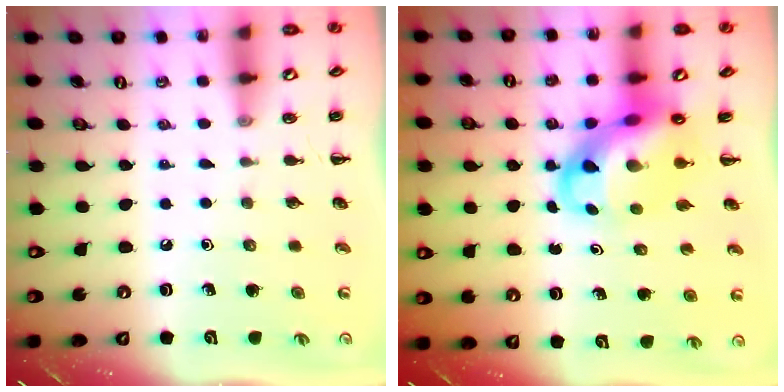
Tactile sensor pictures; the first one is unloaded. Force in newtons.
{"total": 9.1, "press": 8.6, "slide": 2.8}